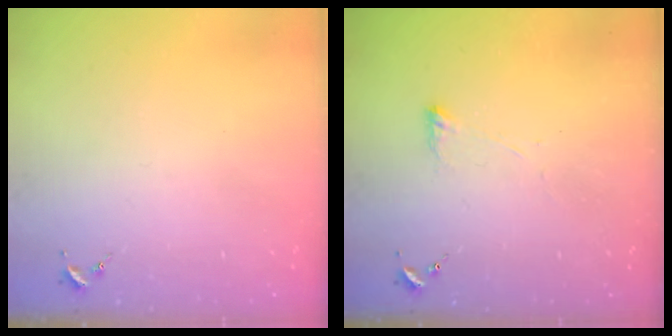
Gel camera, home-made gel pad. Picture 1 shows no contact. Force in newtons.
{"total": 2.8, "press": 2.7, "slide": 0.8}